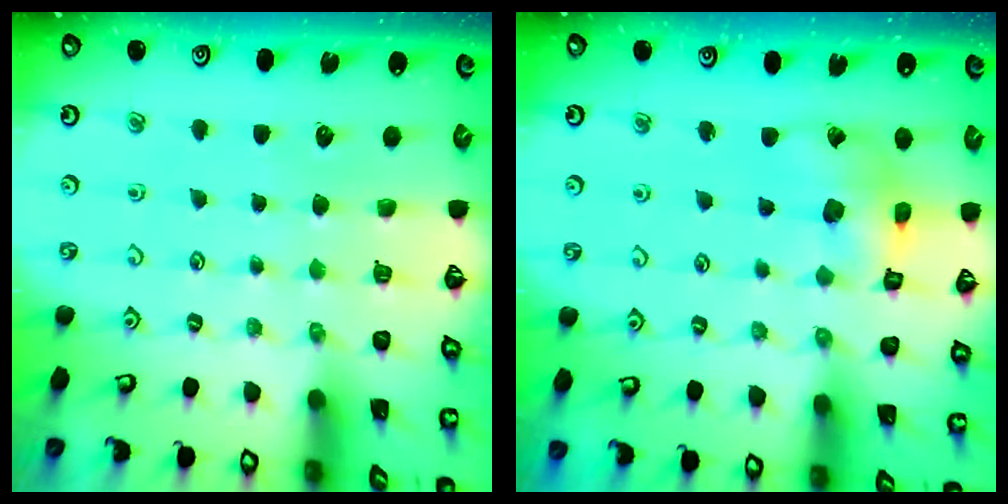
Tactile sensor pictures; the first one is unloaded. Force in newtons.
{"total": 12.1, "press": 12.0, "slide": 1.8}